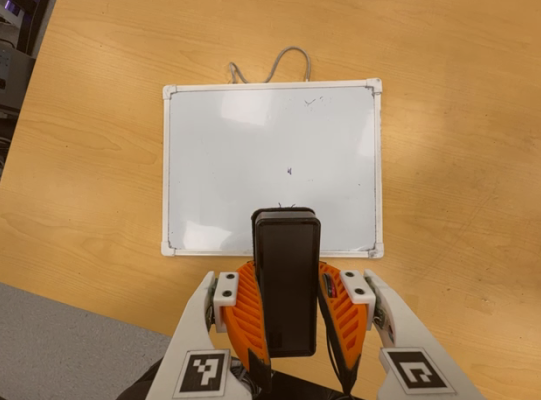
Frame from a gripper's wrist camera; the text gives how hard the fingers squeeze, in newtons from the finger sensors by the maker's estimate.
{"total": 8.4, "left": 6.7, "right": 10.0}